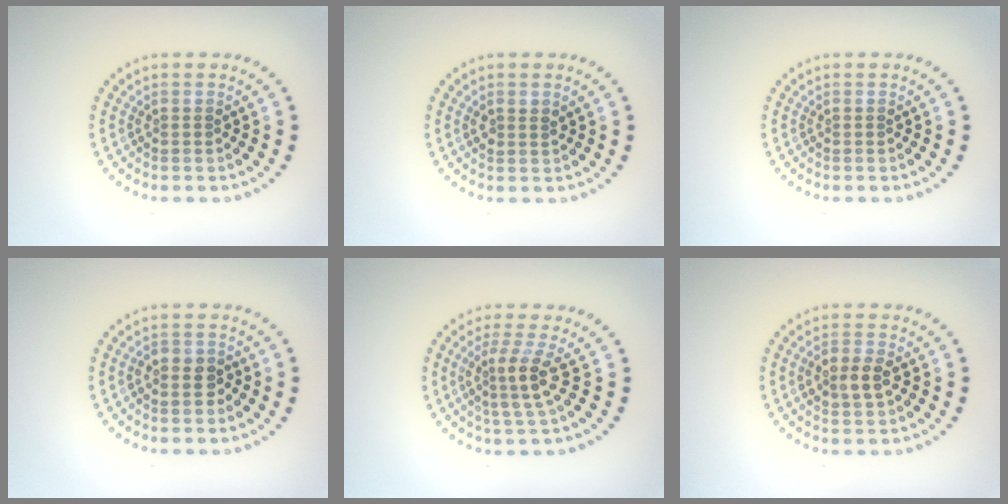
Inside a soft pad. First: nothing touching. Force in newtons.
{"total": 1.2, "press": 1.1, "slide": 0.6}
{"total": 0.0}
{"total": 2.0, "press": 1.9, "slide": 0.5}
{"total": 2.9, "press": 2.4, "slide": 1.7}
{"total": 2.8, "press": 2.8, "slide": 0.1}